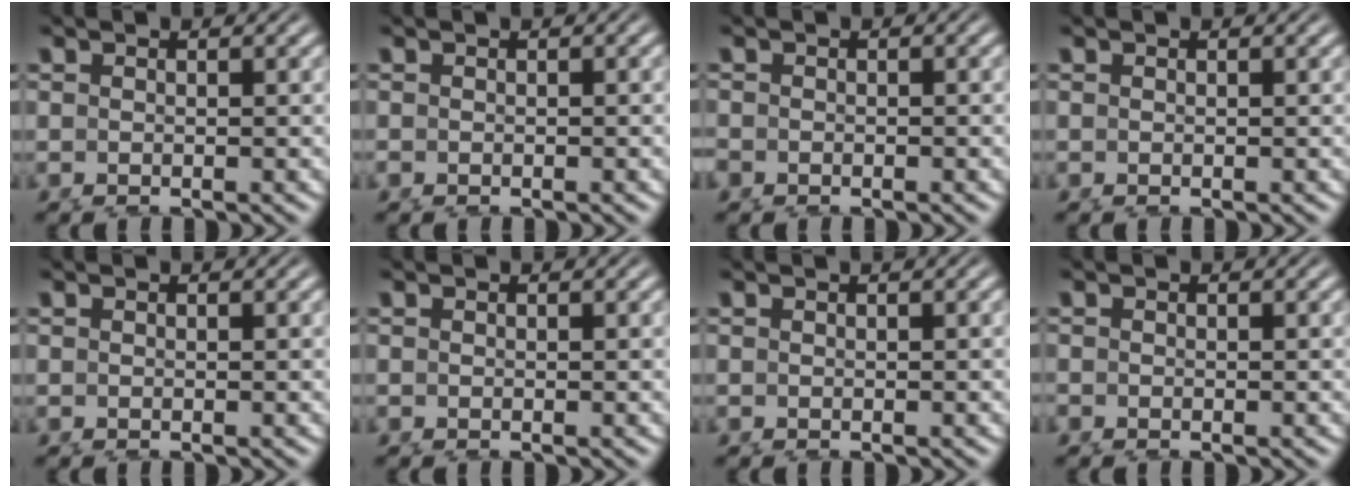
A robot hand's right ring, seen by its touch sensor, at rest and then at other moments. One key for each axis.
{"total": 0.7, "fx": -0.6, "fy": 0.3, "fz": 0.2, "tx": -0.010, "ty": -0.007, "tz": -0.007}
{"total": 1.8, "fx": -1.3, "fy": 1.2, "fz": 0.3, "tx": -0.018, "ty": -0.014, "tz": -0.017}
{"total": 0.0}
{"total": 0.0}
{"total": 0.0}
{"total": 0.0}
{"total": 0.7, "fx": -0.5, "fy": 0.5, "fz": 0.1, "tx": -0.007, "ty": -0.006, "tz": -0.008}